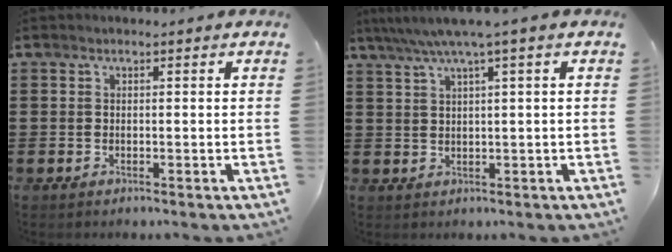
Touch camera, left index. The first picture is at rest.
{"total": 3.7, "force": [2.0, -0.5, 3.1], "torque": [-0.063, -0.004, 0.032]}